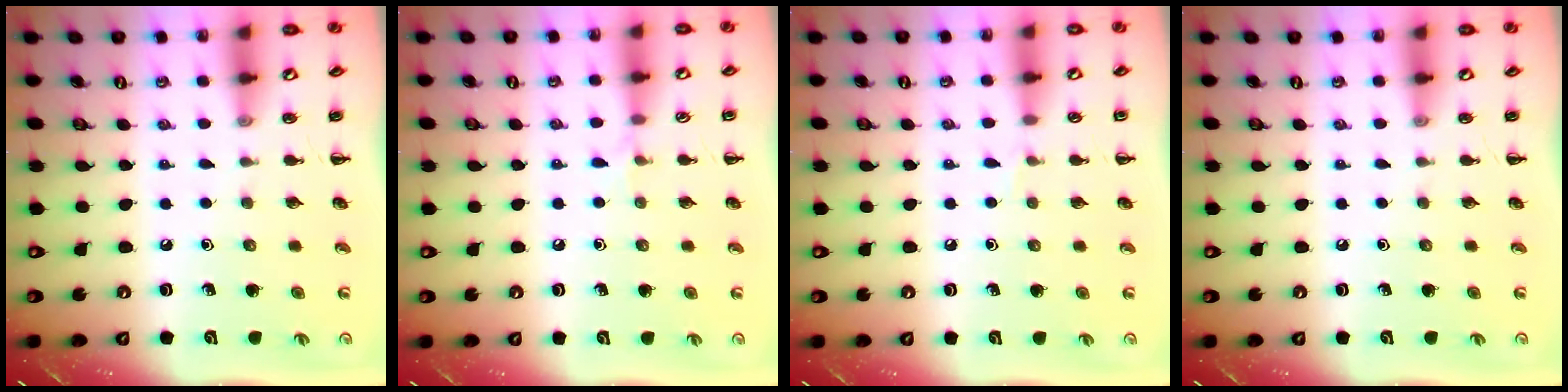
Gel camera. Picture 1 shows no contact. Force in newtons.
{"total": 4.0, "press": 3.7, "slide": 1.5}
{"total": 3.4, "press": 3.2, "slide": 1.1}
{"total": 0.0}